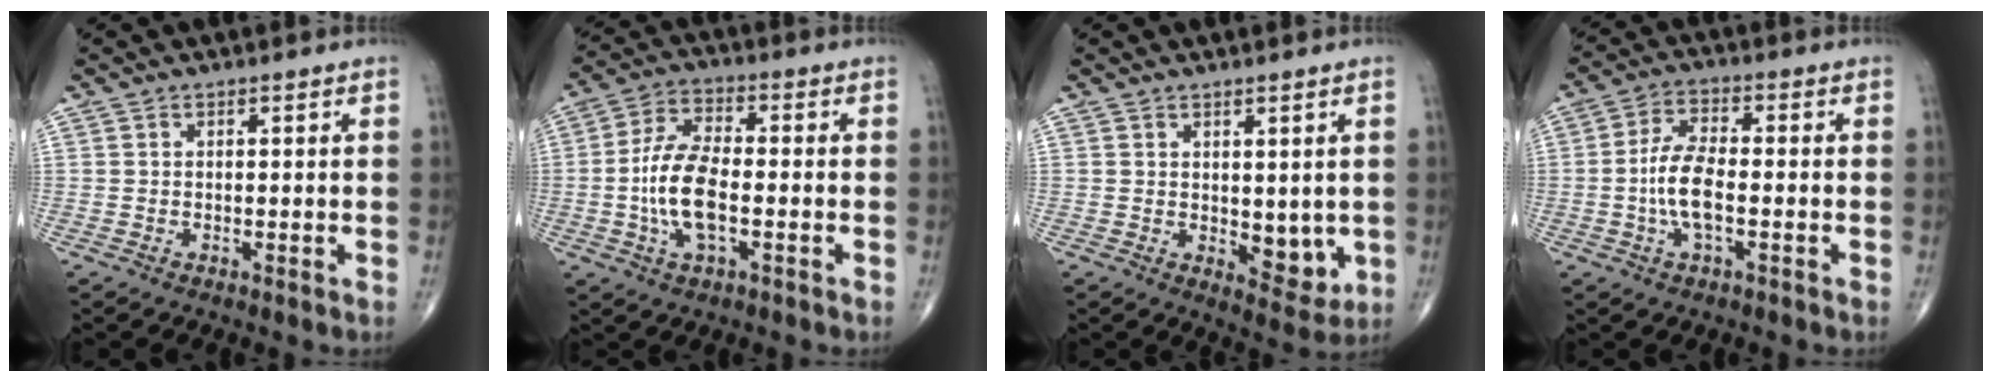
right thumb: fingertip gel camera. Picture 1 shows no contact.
{"total": 10.9, "force": [-2.0, 4.7, 9.6], "torque": [-0.197, 0.017, -0.043]}
{"total": 5.9, "force": [0.1, 3.4, 4.8], "torque": [-0.039, -0.017, 0.014]}
{"total": 8.0, "force": [-1.6, 3.2, 7.2], "torque": [-0.150, 0.015, -0.034]}